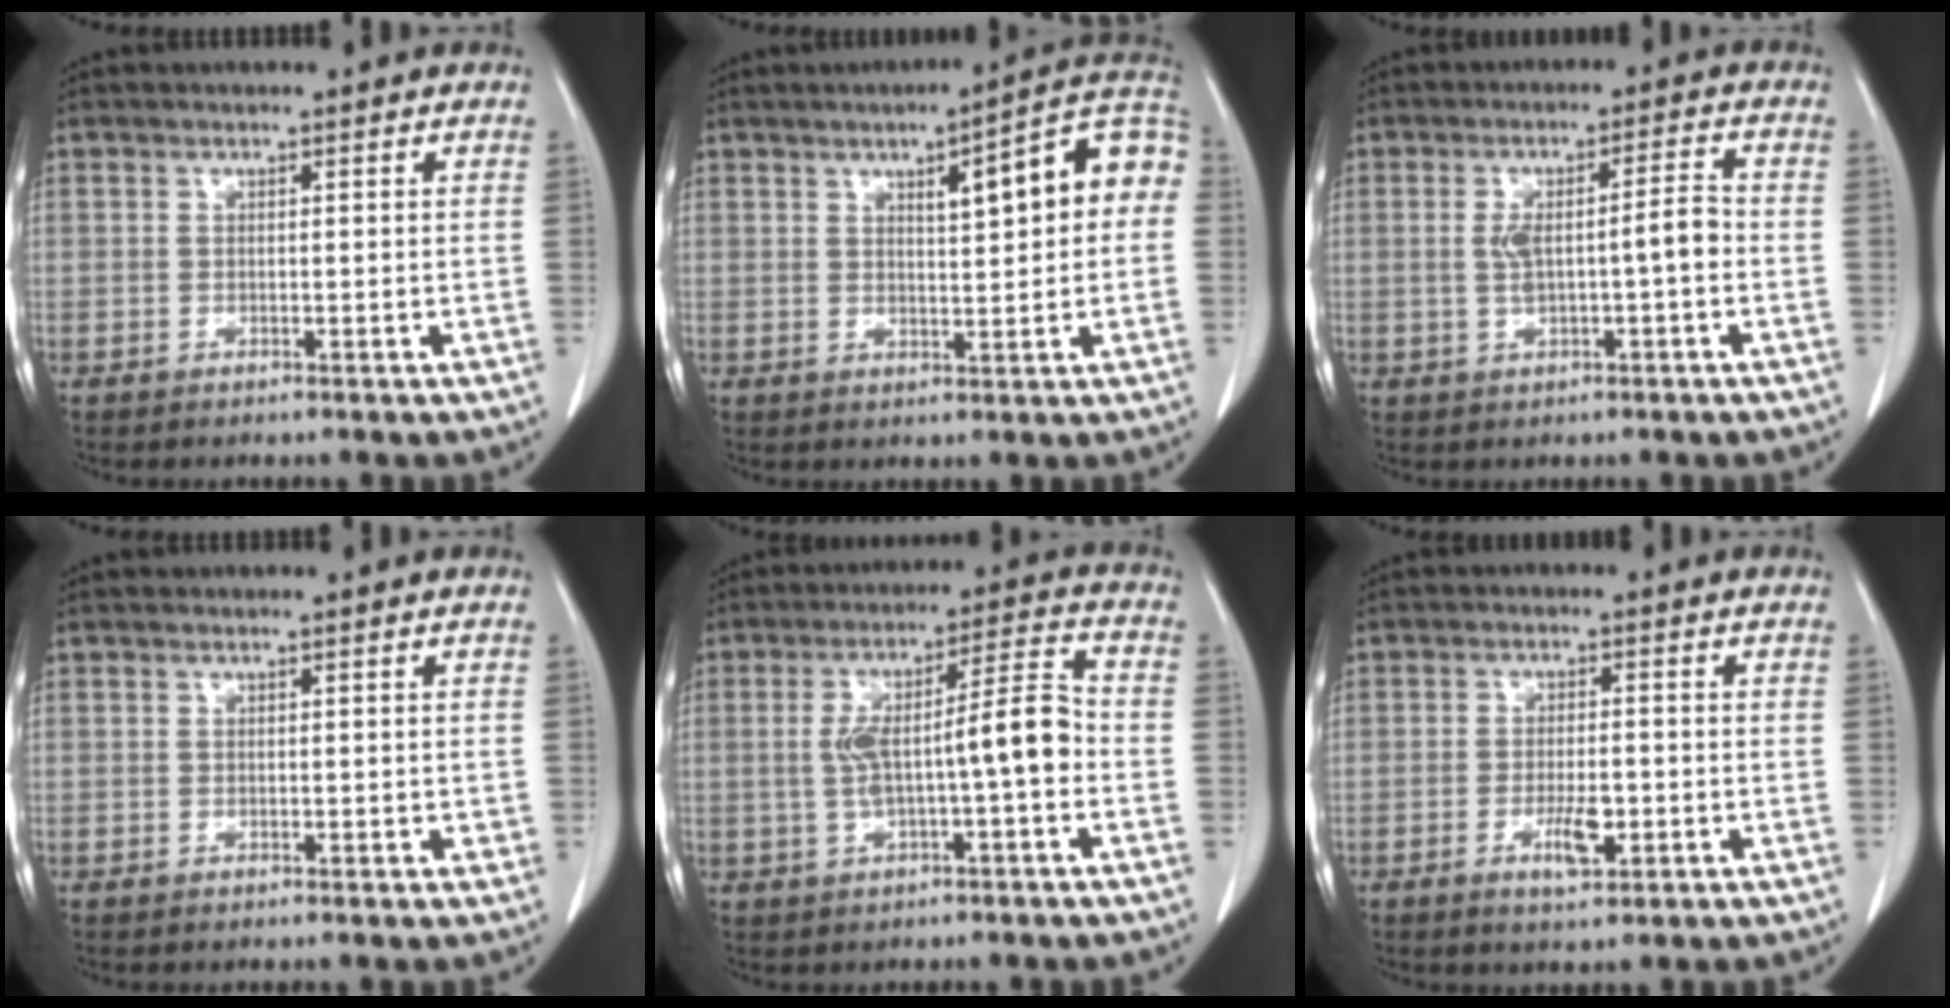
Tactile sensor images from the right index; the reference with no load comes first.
{"total": 11.1, "force": [2.3, 2.2, 10.6], "torque": [-0.140, 0.034, 0.027]}
{"total": 6.0, "force": [-0.5, 1.0, 5.9], "torque": [-0.109, 0.020, -0.002]}
{"total": 0.6, "force": [0.0, 0.4, 0.4], "torque": [-0.004, 0.001, 0.002]}
{"total": 10.1, "force": [-1.3, 1.3, 10.0], "torque": [-0.170, 0.034, -0.018]}
{"total": 4.5, "force": [-1.6, 1.4, 3.9], "torque": [-0.070, 0.001, -0.020]}